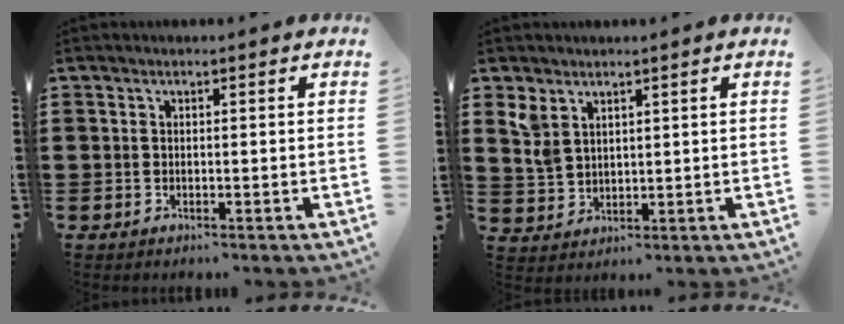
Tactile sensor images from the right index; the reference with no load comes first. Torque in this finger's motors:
{"motor_torque": [0.11, 0.36, 0.10, 0.03]}